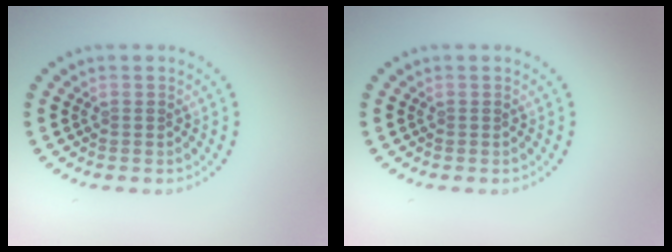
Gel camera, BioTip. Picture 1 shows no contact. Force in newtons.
{"total": 0.0}